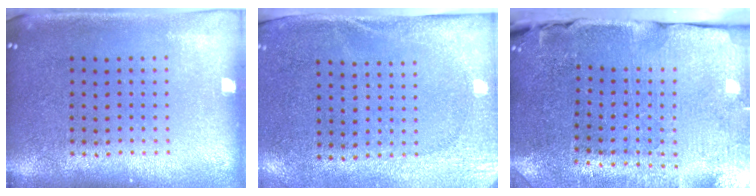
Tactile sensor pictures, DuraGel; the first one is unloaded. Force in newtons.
{"total": 2.7, "press": 2.1, "slide": 1.6}
{"total": 3.7, "press": 3.6, "slide": 1.1}